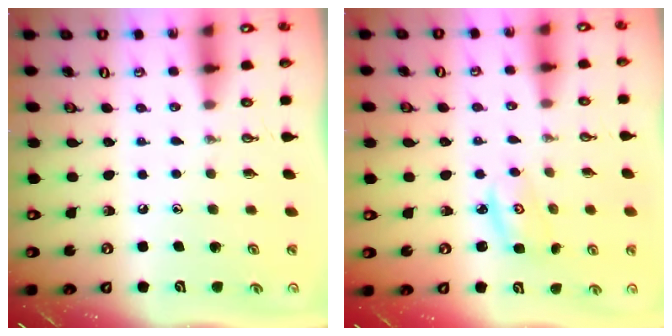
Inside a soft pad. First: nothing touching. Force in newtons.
{"total": 2.9, "press": 2.9, "slide": 0.4}